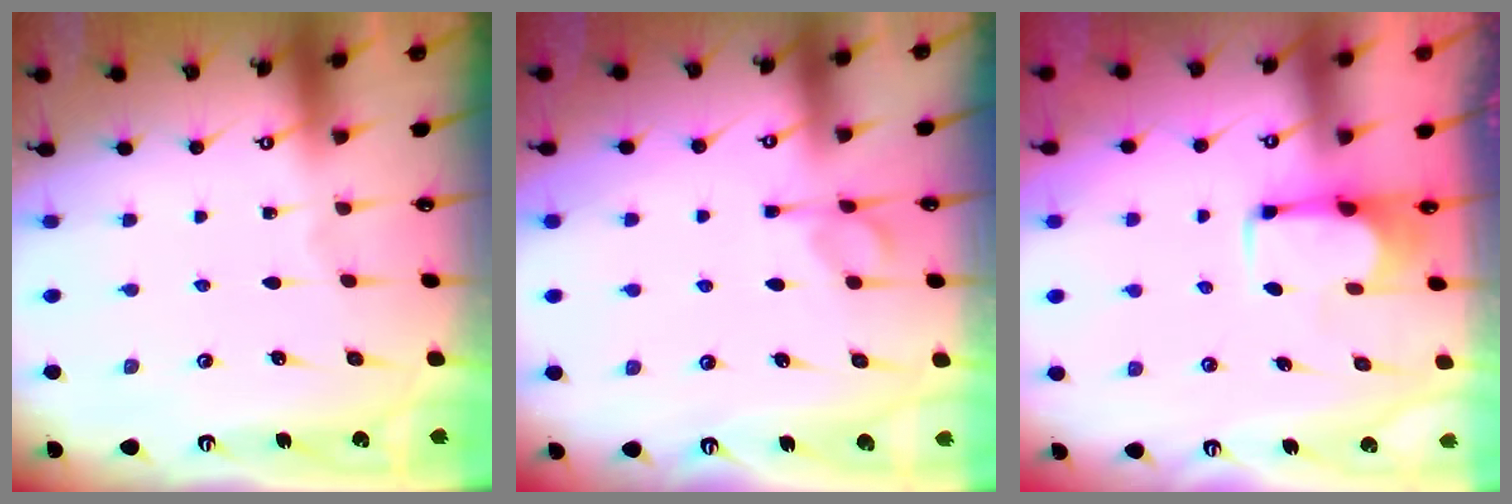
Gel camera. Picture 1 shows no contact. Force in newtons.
{"total": 6.1, "press": 6.1, "slide": 0.5}
{"total": 1.7, "press": 1.5, "slide": 0.7}